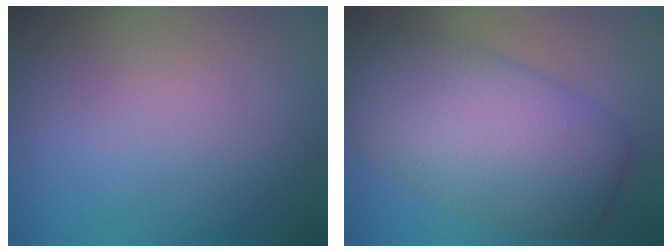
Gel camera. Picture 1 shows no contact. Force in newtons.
{"total": 9.4, "press": 9.4, "slide": 0.1}